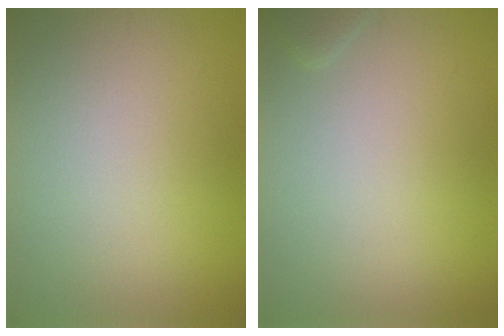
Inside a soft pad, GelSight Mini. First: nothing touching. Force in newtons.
{"total": 0.8, "press": 0.8, "slide": 0.1}